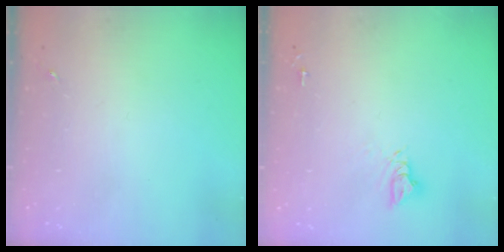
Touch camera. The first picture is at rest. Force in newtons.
{"total": 6.2, "press": 6.2, "slide": 0.3}